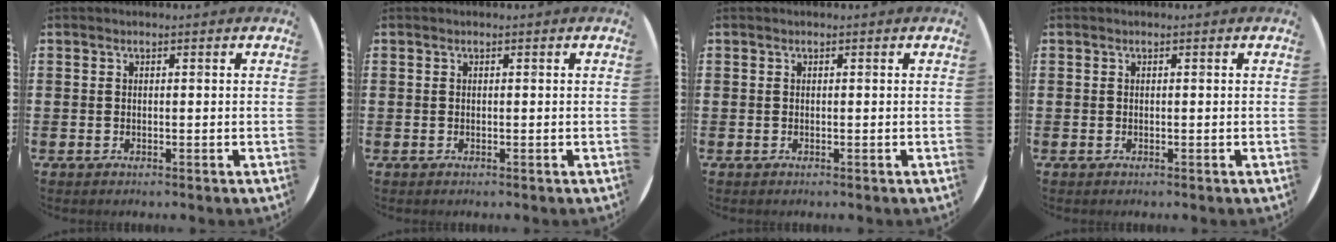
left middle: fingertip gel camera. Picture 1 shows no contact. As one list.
[{"total": 0.0}, {"total": 0.0}, {"total": 0.0}]